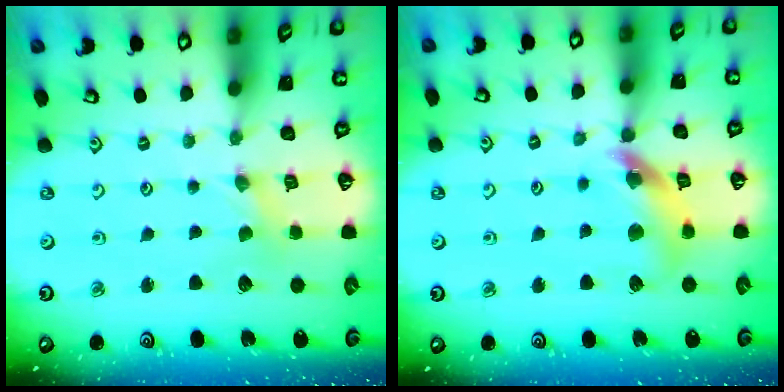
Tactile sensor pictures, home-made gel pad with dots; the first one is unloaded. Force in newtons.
{"total": 13.3, "press": 13.2, "slide": 1.6}